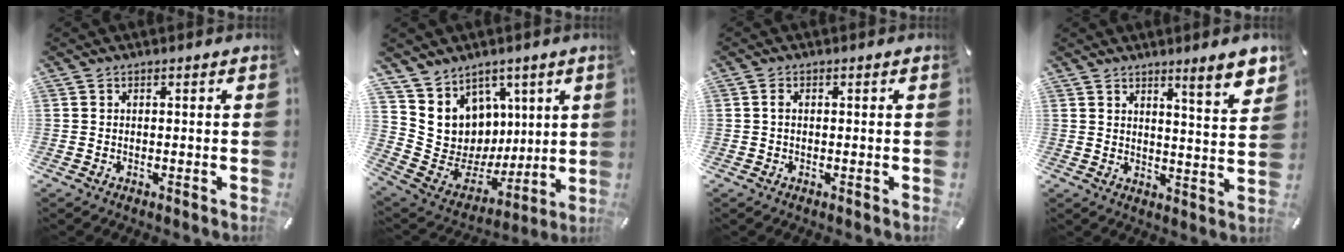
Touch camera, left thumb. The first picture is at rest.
{"total": 10.2, "force": [3.6, 9.6, -0.1], "torque": [-0.005, -0.063, 0.083]}
{"total": 1.1, "force": [0.1, 0.6, 0.9], "torque": [-0.019, 0.004, 0.001]}
{"total": 7.5, "force": [6.0, 0.8, 4.5], "torque": [-0.061, -0.045, 0.098]}